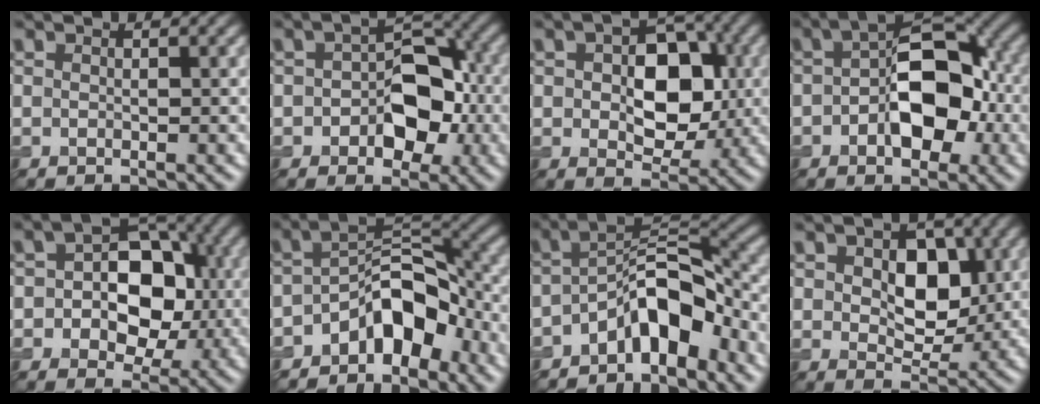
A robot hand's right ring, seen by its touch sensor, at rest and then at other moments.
{"total": 5.8, "force": [-1.0, 3.8, 4.2], "torque": [-0.055, 0.009, -0.016]}
{"total": 7.3, "force": [0.6, 4.8, 5.5], "torque": [-0.084, 0.003, 0.012]}
{"total": 7.6, "force": [-0.8, 4.2, 6.3], "torque": [-0.094, 0.016, -0.019]}
{"total": 7.5, "force": [0.3, 5.3, 5.3], "torque": [-0.064, 0.015, -0.002]}
{"total": 6.2, "force": [-3.4, 3.2, 4.0], "torque": [-0.051, 0.015, -0.067]}
{"total": 6.2, "force": [-3.3, 2.5, 4.6], "torque": [-0.071, 0.015, -0.063]}
{"total": 5.5, "force": [1.2, 3.6, 3.9], "torque": [-0.066, -0.001, 0.021]}